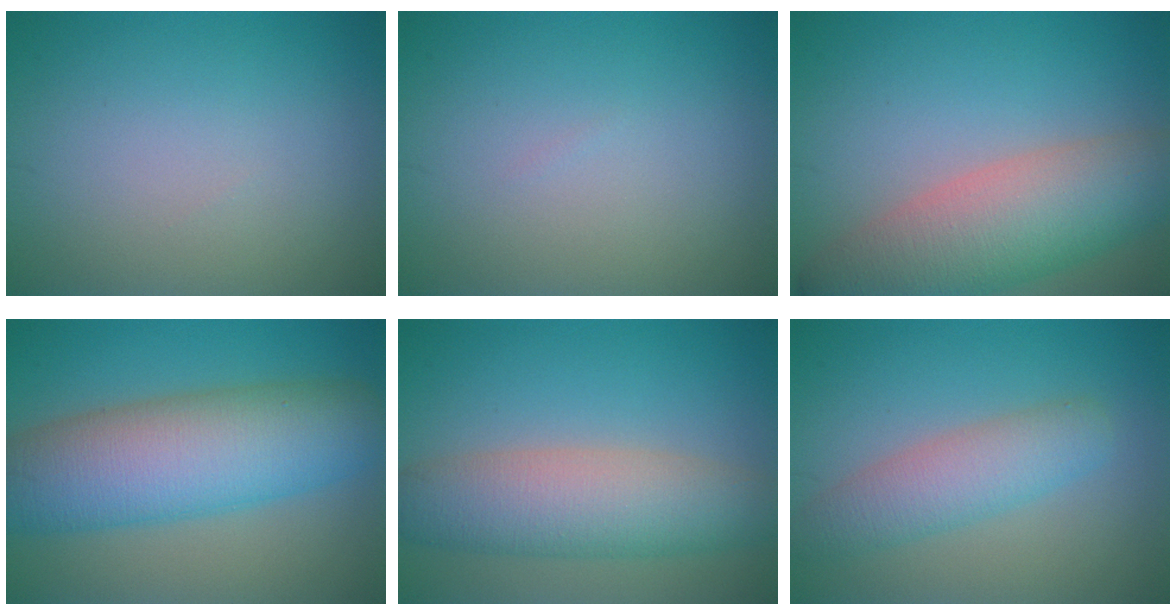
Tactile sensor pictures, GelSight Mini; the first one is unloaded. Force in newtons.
{"total": 0.0}
{"total": 8.8, "press": 8.8, "slide": 0.8}
{"total": 10.7, "press": 10.7, "slide": 0.4}
{"total": 6.9, "press": 6.9, "slide": 0.4}
{"total": 4.1, "press": 4.1, "slide": 0.2}